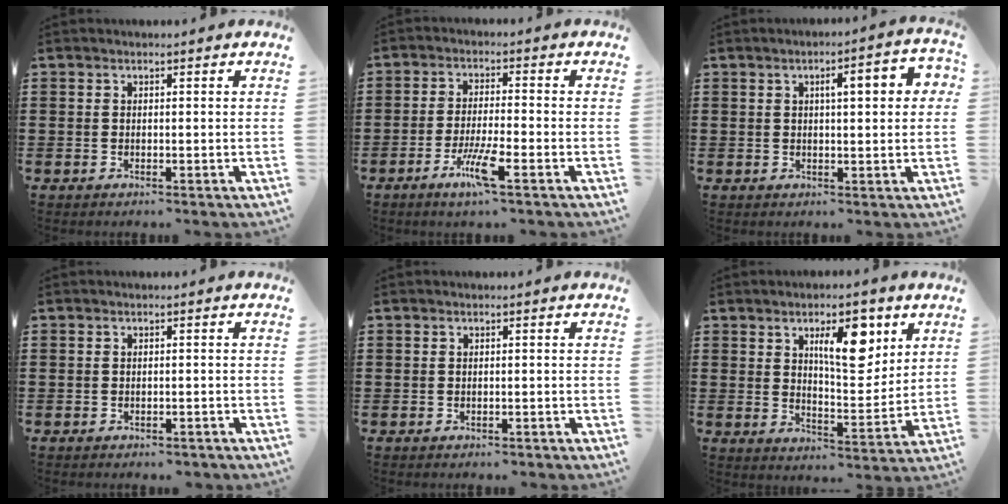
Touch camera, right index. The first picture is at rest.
{"total": 6.0, "force": [-3.3, 0.5, 5.0], "torque": [-0.107, -0.014, -0.062]}
{"total": 4.9, "force": [1.2, 1.1, 4.6], "torque": [-0.065, -0.001, 0.010]}
{"total": 1.0, "force": [-0.9, 0.4, 0.1], "torque": [-0.004, 0.002, -0.022]}
{"total": 0.6, "force": [-0.5, 0.4, 0.0], "torque": [-0.001, 0.002, -0.013]}
{"total": 9.5, "force": [4.6, 3.8, 7.5], "torque": [-0.110, -0.009, 0.070]}